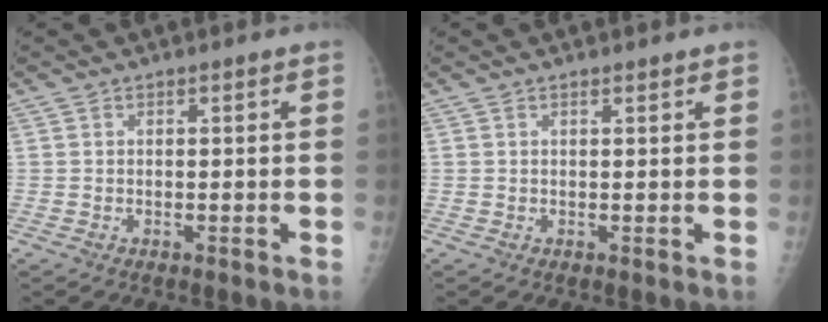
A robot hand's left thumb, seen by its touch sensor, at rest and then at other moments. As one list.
[{"total": 0.6, "force": [0.5, 0.1, 0.3], "torque": [-0.006, -0.003, 0.009]}]